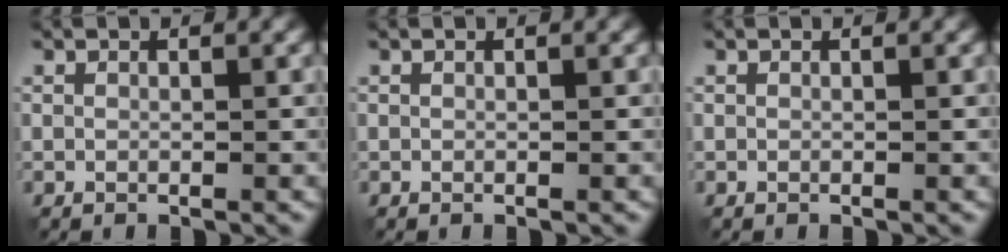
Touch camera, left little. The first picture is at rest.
{"total": 0.0}
{"total": 0.0}